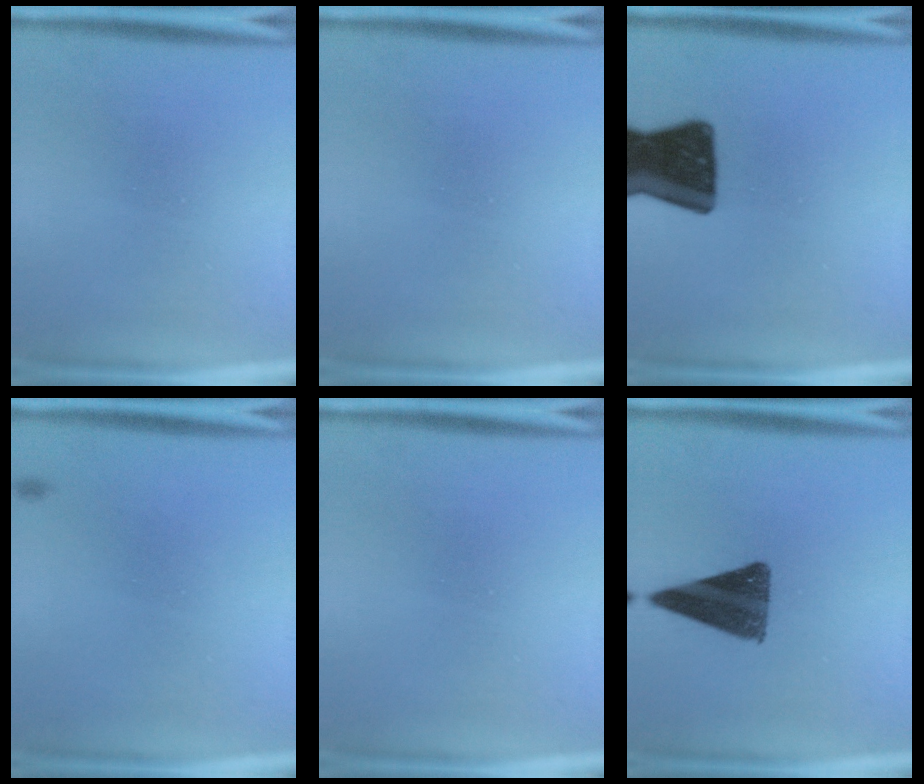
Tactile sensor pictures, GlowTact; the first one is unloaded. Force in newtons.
{"total": 0.0}
{"total": 16.8}
{"total": 0.6}
{"total": 0.0}
{"total": 12.1}